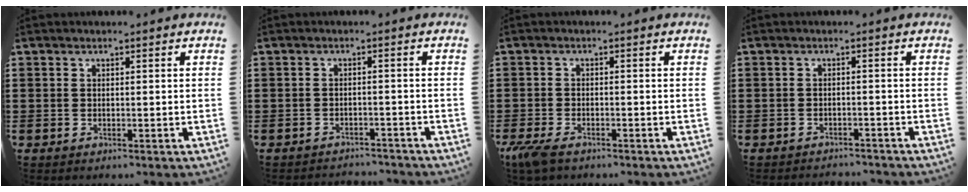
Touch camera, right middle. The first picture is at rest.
{"total": 2.0, "force": [-2.0, 0.2, 0.0], "torque": [-0.007, -0.001, -0.043]}
{"total": 3.2, "force": [-2.2, 0.8, 2.1], "torque": [-0.065, -0.010, -0.048]}
{"total": 1.7, "force": [-1.7, 0.1, -0.1], "torque": [-0.006, 0.000, -0.037]}